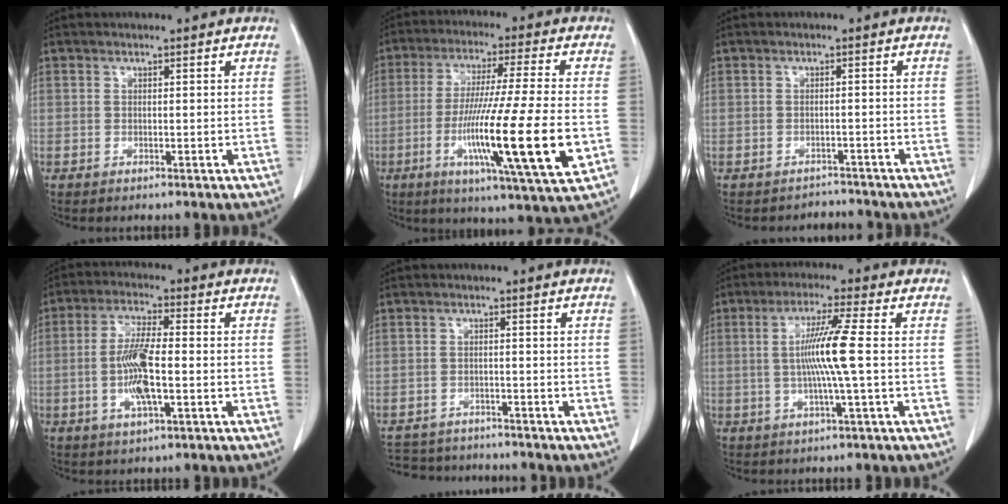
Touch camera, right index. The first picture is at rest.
{"total": 18.4, "force": [-4.5, -0.3, 17.8], "torque": [-0.308, -0.031, -0.079]}
{"total": 2.5, "force": [-2.2, 0.8, -0.9], "torque": [0.011, 0.005, -0.029]}
{"total": 8.1, "force": [-1.7, 1.6, 7.8], "torque": [-0.156, -0.001, -0.034]}
{"total": 8.5, "force": [-7.9, 2.6, 1.6], "torque": [-0.023, 0.007, -0.109]}
{"total": 7.6, "force": [-0.1, -1.3, 7.5], "torque": [-0.145, 0.001, -0.002]}